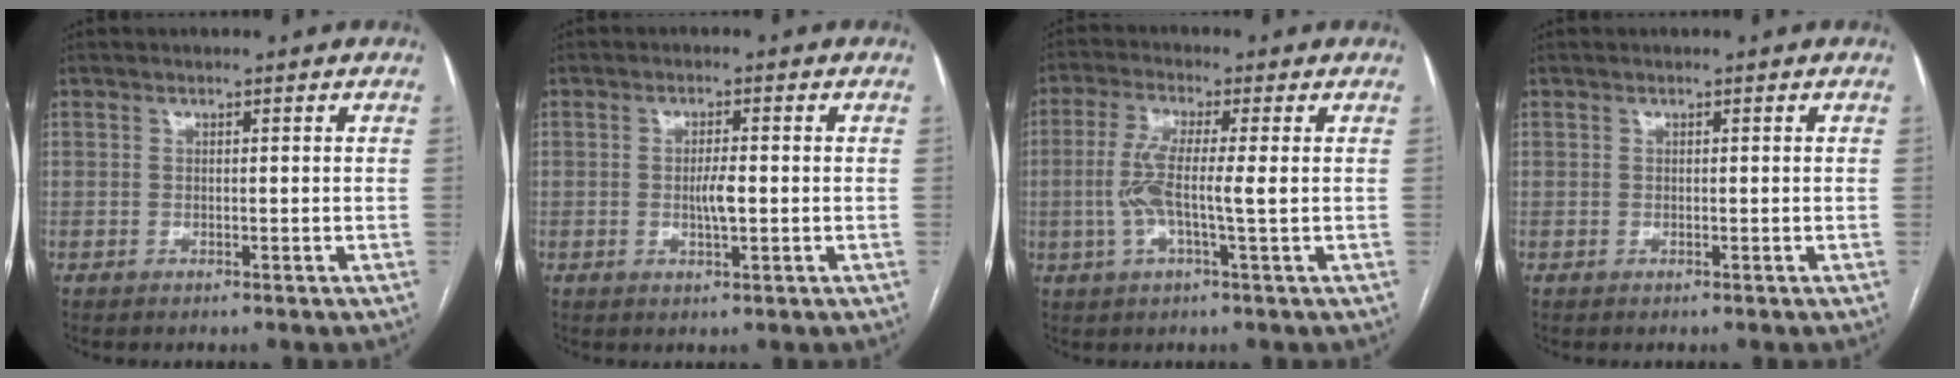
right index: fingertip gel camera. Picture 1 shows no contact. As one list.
[{"total": 2.9, "force": [-0.3, 0.4, 2.9], "torque": [-0.053, -0.001, -0.004]}, {"total": 6.8, "force": [-0.4, 0.4, 6.8], "torque": [-0.147, 0.004, -0.012]}, {"total": 0.0}]